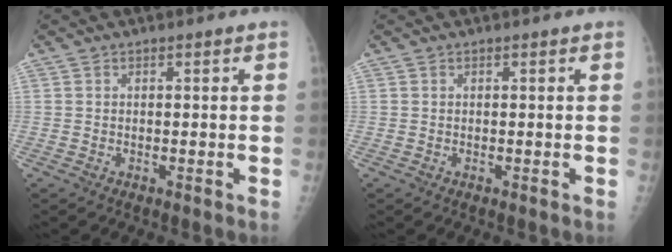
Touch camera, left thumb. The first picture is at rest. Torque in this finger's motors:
{"motor_torque": [0.01, 0.01, 0.00, 0.00, 0.01]}